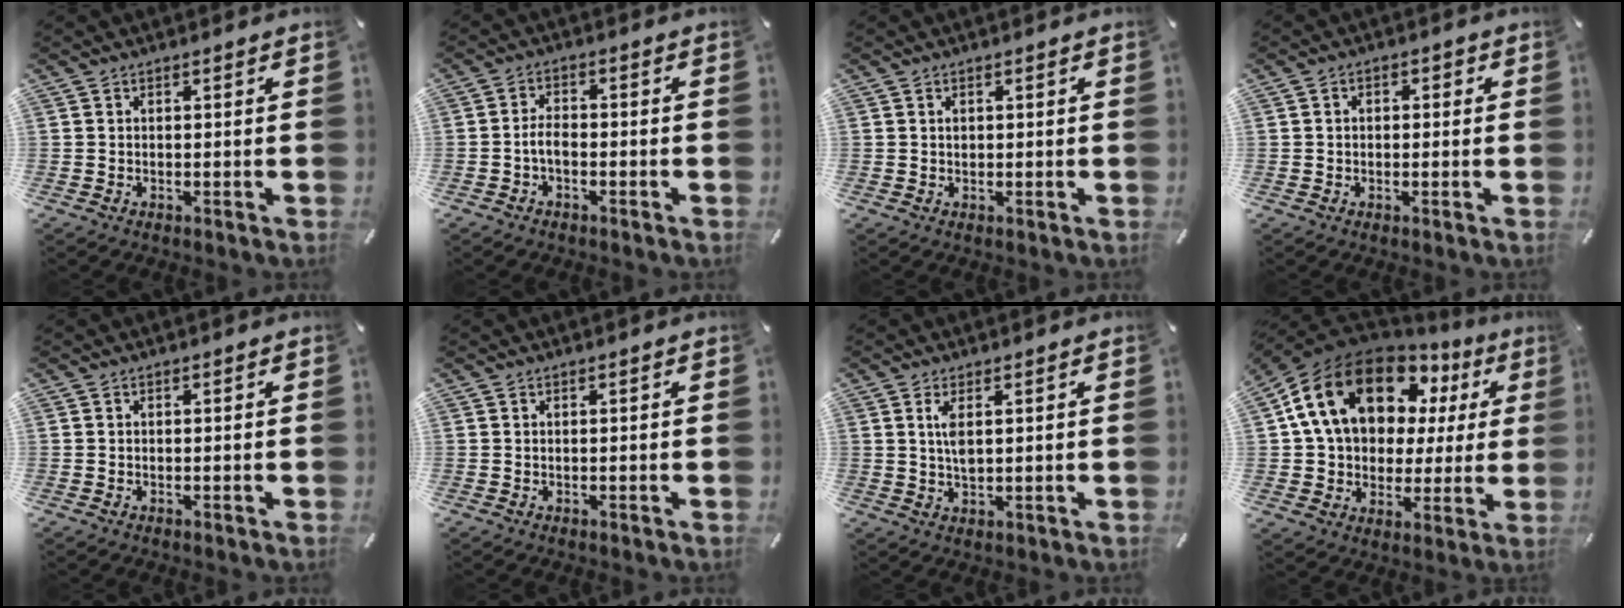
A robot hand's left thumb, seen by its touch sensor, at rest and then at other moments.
{"total": 3.5, "force": [-1.4, 1.9, 2.6], "torque": [-0.052, 0.008, -0.028]}
{"total": 0.8, "force": [0.1, 0.6, 0.5], "torque": [-0.011, 0.001, 0.002]}
{"total": 2.0, "force": [-0.6, 1.6, 1.0], "torque": [-0.019, 0.011, -0.014]}
{"total": 0.0}
{"total": 0.0}
{"total": 3.7, "force": [1.0, 1.4, 3.2], "torque": [-0.068, -0.002, 0.011]}
{"total": 20.0, "force": [8.5, 14.0, 11.4], "torque": [-0.220, -0.032, 0.156]}